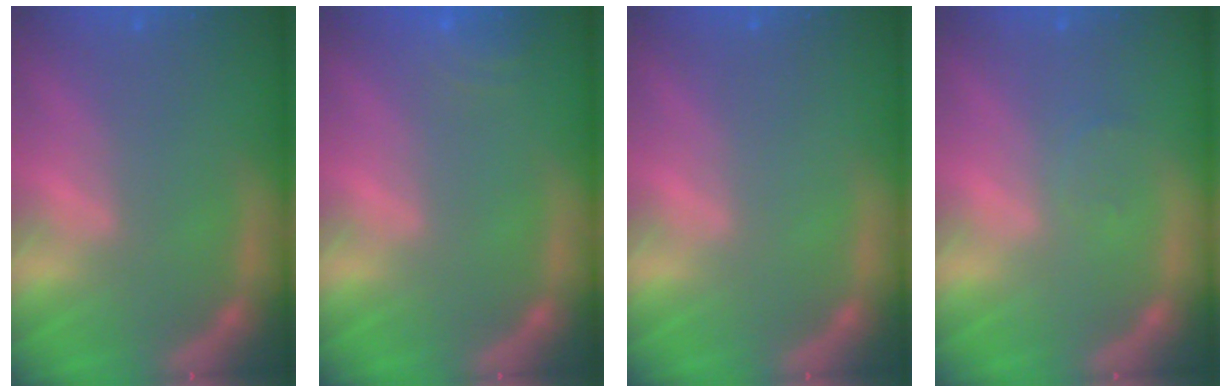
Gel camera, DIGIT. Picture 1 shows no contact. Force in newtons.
{"total": 3.5}
{"total": 0.0}
{"total": 1.0}